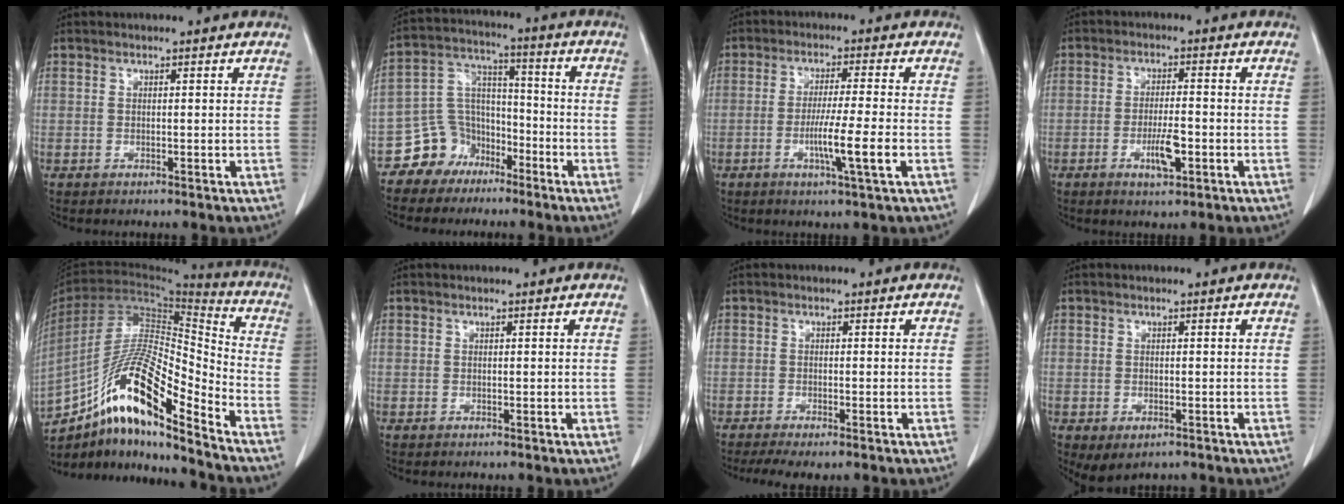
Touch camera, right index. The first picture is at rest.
{"total": 8.6, "force": [-5.7, 6.4, 0.9], "torque": [-0.016, 0.042, -0.098]}
{"total": 7.1, "force": [-2.3, -0.7, 6.7], "torque": [-0.116, -0.014, -0.042]}
{"total": 4.9, "force": [-1.9, 1.2, 4.4], "torque": [-0.080, -0.002, -0.029]}
{"total": 19.2, "force": [-12.8, 2.8, 14.1], "torque": [-0.273, 0.003, -0.226]}
{"total": 0.0}
{"total": 4.9, "force": [-3.6, 1.2, 3.0], "torque": [-0.058, -0.014, -0.054]}
{"total": 3.1, "force": [-1.5, 1.8, 1.9], "torque": [-0.034, -0.008, -0.009]}